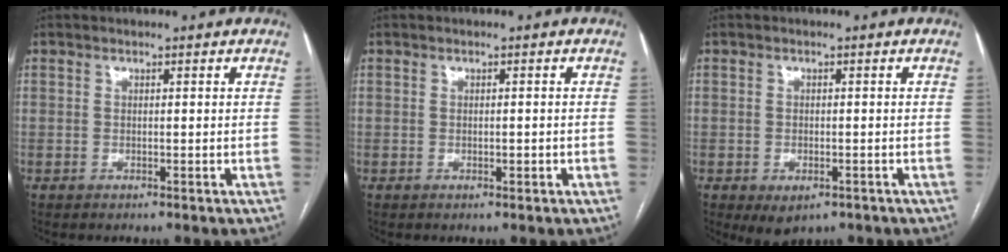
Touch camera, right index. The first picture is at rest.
{"total": 0.9, "force": [-0.3, 0.3, 0.9], "torque": [-0.017, -0.001, -0.002]}
{"total": 3.9, "force": [-2.1, 2.3, 2.4], "torque": [-0.034, -0.005, -0.020]}